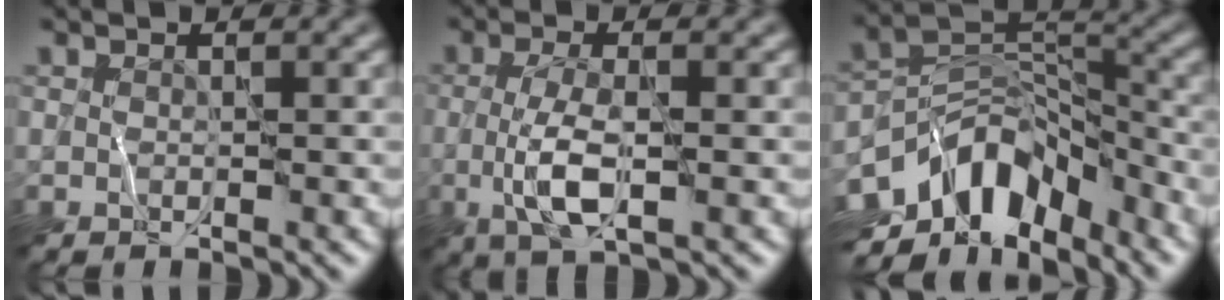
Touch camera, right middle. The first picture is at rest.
{"total": 4.1, "force": [-0.5, 1.1, 3.9], "torque": [-0.085, -0.004, -0.015]}
{"total": 9.4, "force": [-5.5, 5.3, 5.5], "torque": [-0.077, 0.010, -0.108]}